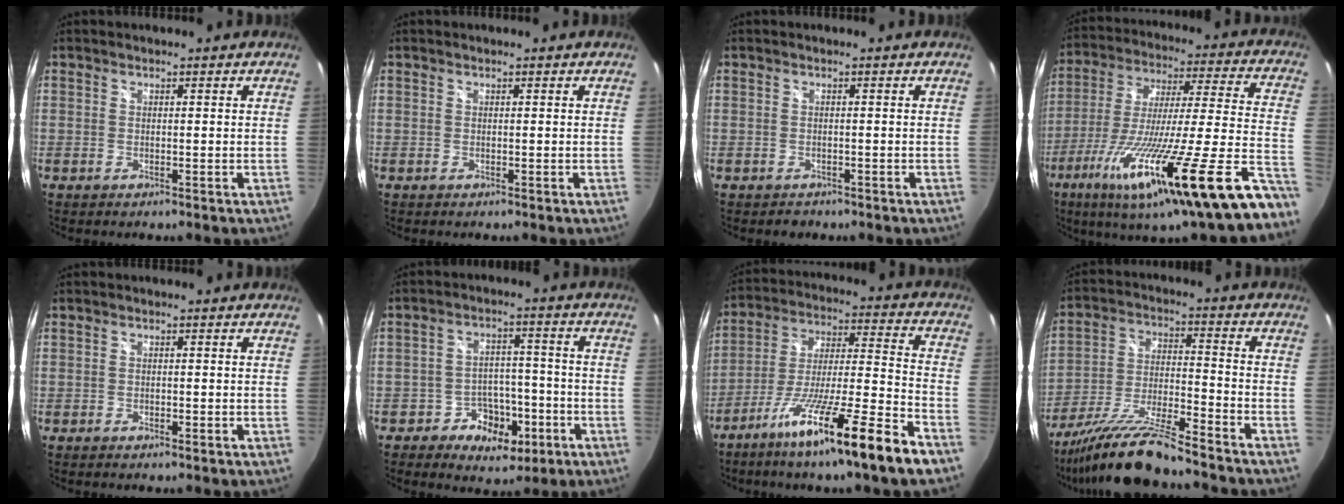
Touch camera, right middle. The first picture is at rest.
{"total": 0.0}
{"total": 1.5, "force": [-1.1, 1.0, 0.1], "torque": [-0.006, -0.001, -0.013]}
{"total": 32.6, "force": [-20.3, 1.7, 25.5], "torque": [-0.407, -0.092, -0.327]}
{"total": 0.8, "force": [-0.6, 0.3, 0.4], "torque": [-0.006, -0.003, -0.012]}
{"total": 4.6, "force": [-1.8, 3.9, 1.8], "torque": [-0.038, 0.008, -0.016]}
{"total": 19.8, "force": [-13.2, -0.9, 14.7], "torque": [-0.247, -0.037, -0.217]}
{"total": 14.6, "force": [-12.6, 0.2, 7.4], "torque": [-0.152, -0.022, -0.230]}